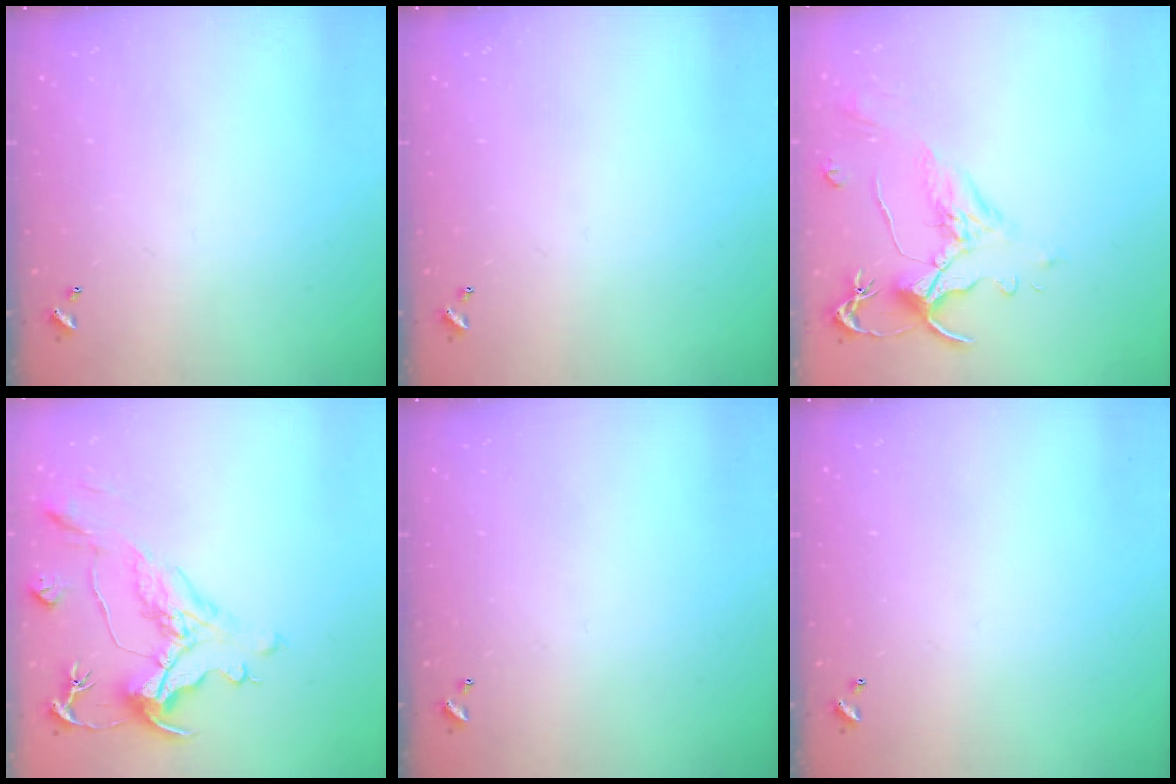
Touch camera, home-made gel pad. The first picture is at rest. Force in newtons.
{"total": 0.0}
{"total": 1.5, "press": 1.0, "slide": 1.1}
{"total": 1.6, "press": 0.6, "slide": 1.5}
{"total": 0.0}
{"total": 0.0}